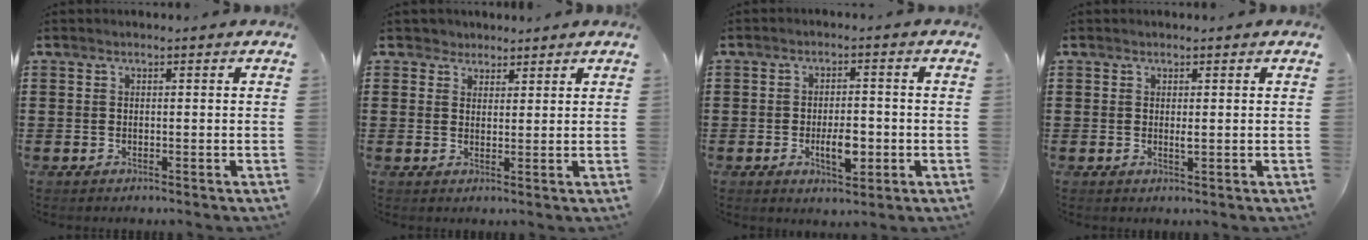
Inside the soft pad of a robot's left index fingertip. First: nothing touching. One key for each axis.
{"total": 2.5, "fx": 1.9, "fy": 1.6, "fz": -0.1, "tx": -0.009, "ty": 0.011, "tz": 0.036}
{"total": 5.1, "fx": -1.4, "fy": 2.4, "fz": 4.3, "tx": -0.065, "ty": 0.004, "tz": -0.025}
{"total": 1.0, "fx": 0.1, "fy": 0.1, "fz": 1.0, "tx": -0.020, "ty": -0.002, "tz": 0.002}